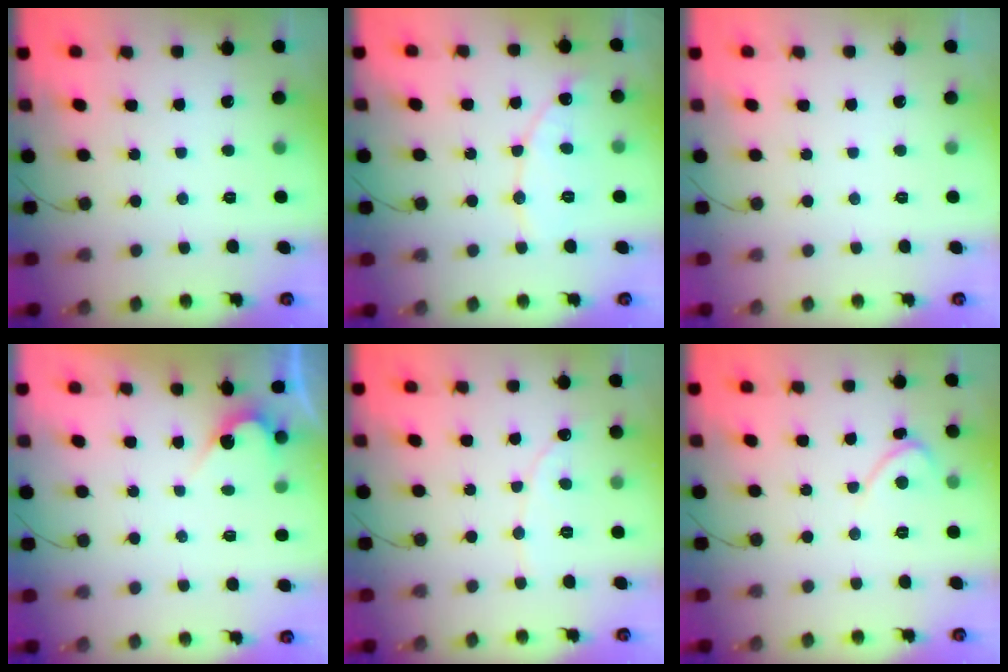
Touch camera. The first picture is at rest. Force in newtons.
{"total": 8.7, "press": 8.7, "slide": 0.7}
{"total": 0.0}
{"total": 2.8, "press": 2.8, "slide": 0.2}
{"total": 2.3, "press": 2.3, "slide": 0.2}
{"total": 2.2, "press": 2.2, "slide": 0.2}